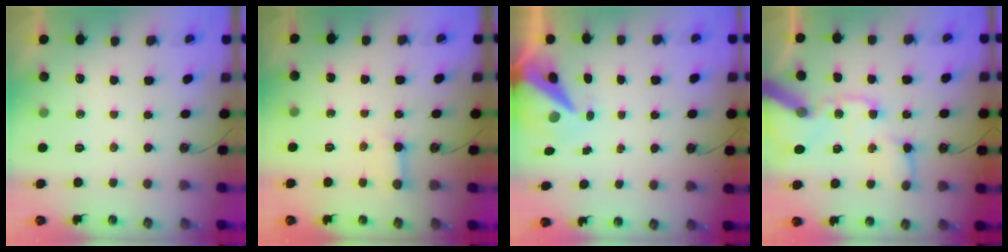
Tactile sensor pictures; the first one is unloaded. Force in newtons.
{"total": 3.6, "press": 3.5, "slide": 0.3}
{"total": 9.1, "press": 9.1, "slide": 1.2}
{"total": 20.5, "press": 20.3, "slide": 3.2}